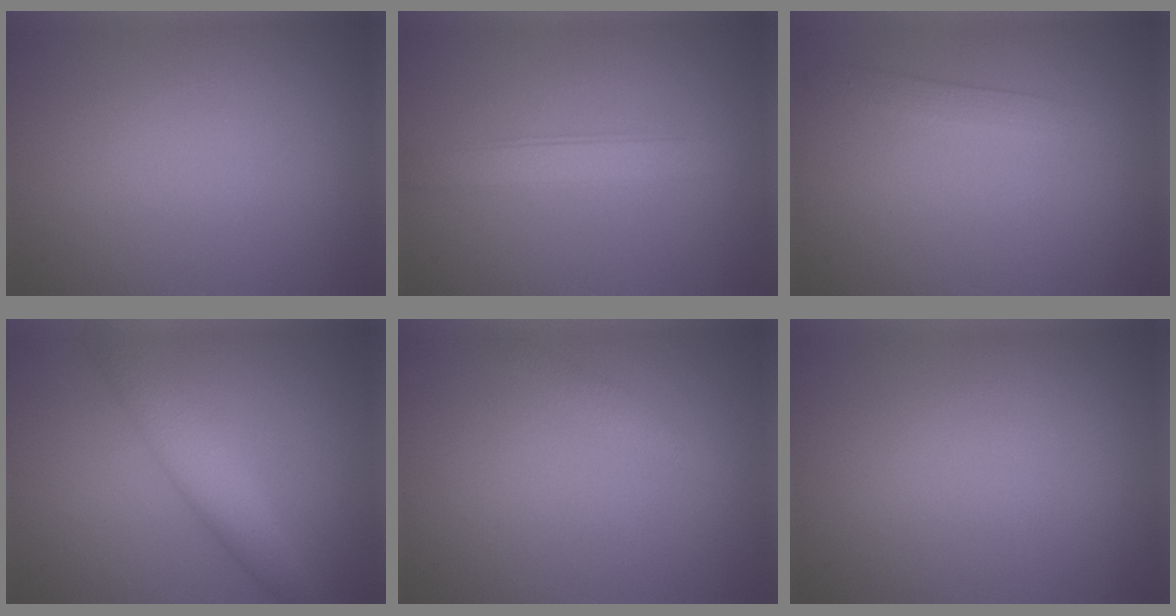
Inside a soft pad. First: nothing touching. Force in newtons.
{"total": 2.8, "press": 2.8, "slide": 0.1}
{"total": 1.6, "press": 1.6, "slide": 0.0}
{"total": 4.2, "press": 4.2, "slide": 0.1}
{"total": 1.3, "press": 1.3, "slide": 0.1}
{"total": 0.0}